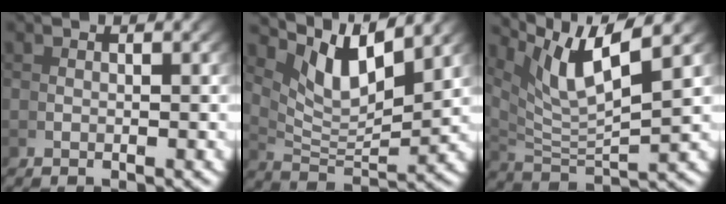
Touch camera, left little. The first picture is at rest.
{"total": 8.5, "force": [4.8, 3.2, 6.2], "torque": [-0.098, 0.005, 0.088]}
{"total": 8.5, "force": [4.7, 3.0, 6.4], "torque": [-0.122, 0.009, 0.085]}